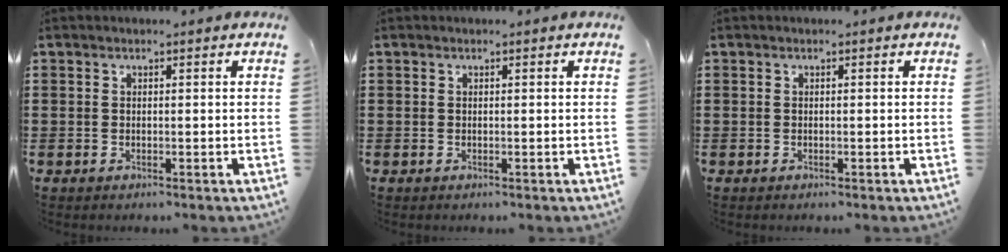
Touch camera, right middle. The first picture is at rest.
{"total": 0.0}
{"total": 0.0}